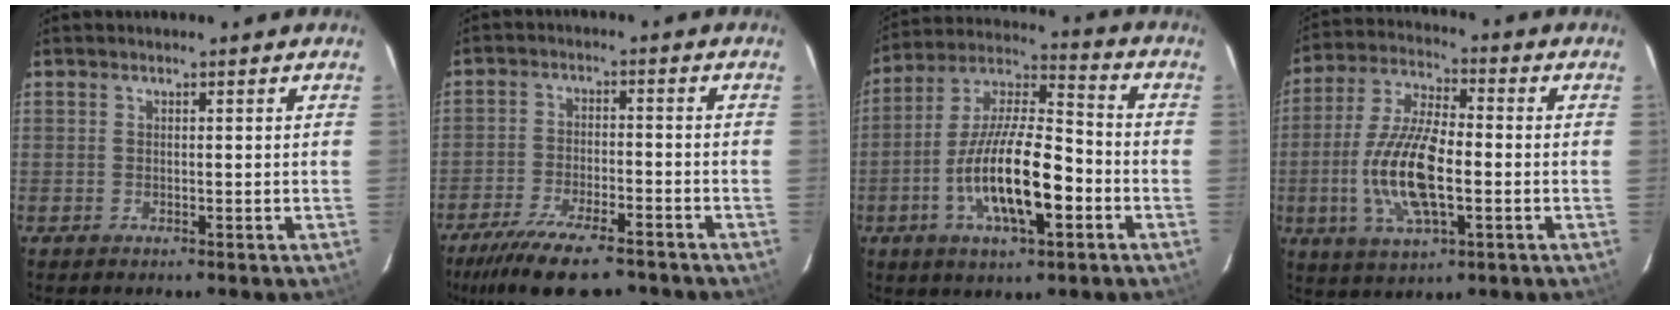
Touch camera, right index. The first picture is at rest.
{"total": 14.1, "force": [-11.2, 3.8, 7.8], "torque": [-0.167, -0.029, -0.183]}
{"total": 16.9, "force": [-5.5, 5.3, 15.1], "torque": [-0.287, -0.004, -0.101]}
{"total": 15.0, "force": [-2.9, 5.5, 13.6], "torque": [-0.285, -0.003, -0.057]}